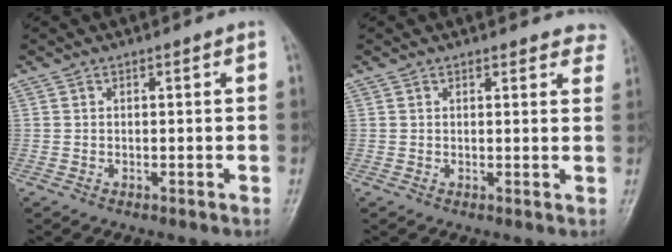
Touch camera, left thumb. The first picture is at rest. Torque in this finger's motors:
{"motor_torque": [-0.05, -0.03, -0.07, -0.22, 0.04]}